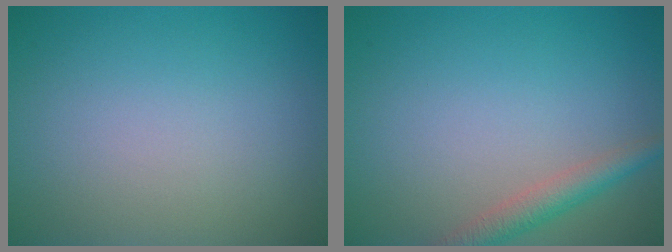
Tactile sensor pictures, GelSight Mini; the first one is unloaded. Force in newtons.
{"total": 2.6, "press": 2.6, "slide": 0.1}